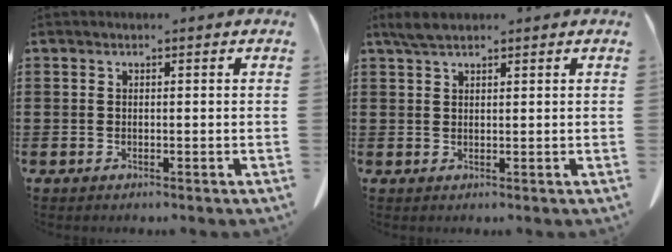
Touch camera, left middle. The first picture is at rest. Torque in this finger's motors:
{"motor_torque": [0.67, 0.66, 0.07, 0.03]}